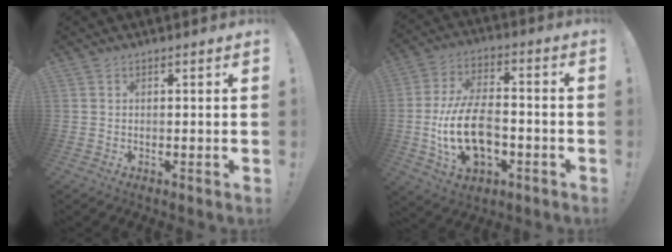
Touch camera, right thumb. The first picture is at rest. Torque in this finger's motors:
{"motor_torque": [1.78, 2.25, 1.31, -1.10, 0.18]}